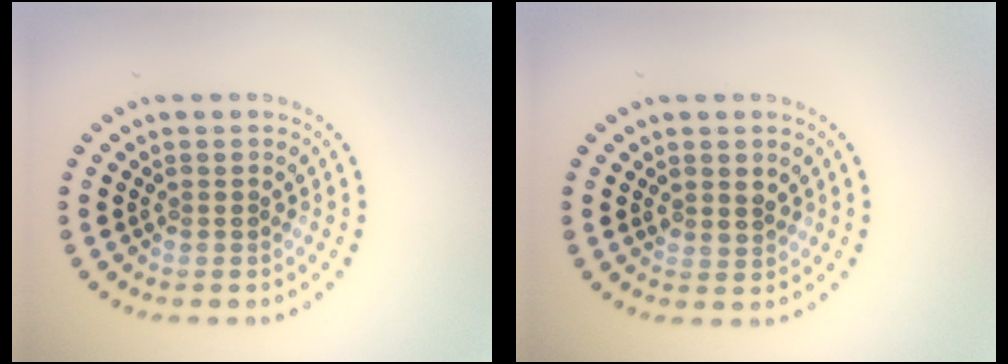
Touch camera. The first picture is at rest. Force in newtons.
{"total": 1.0, "press": 0.7, "slide": 0.6}